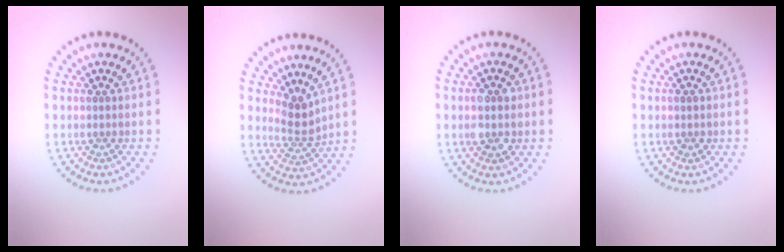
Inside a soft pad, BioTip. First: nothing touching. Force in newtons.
{"total": 2.5, "press": 1.8, "slide": 1.7}
{"total": 2.9, "press": 2.9, "slide": 0.3}
{"total": 0.8, "press": 0.8, "slide": 0.1}